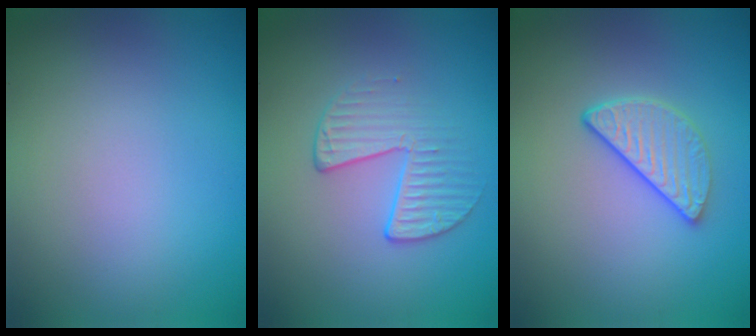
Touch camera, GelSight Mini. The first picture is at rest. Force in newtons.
{"total": 2.4, "press": 1.7, "slide": 1.8}
{"total": 3.2, "press": 2.6, "slide": 1.8}